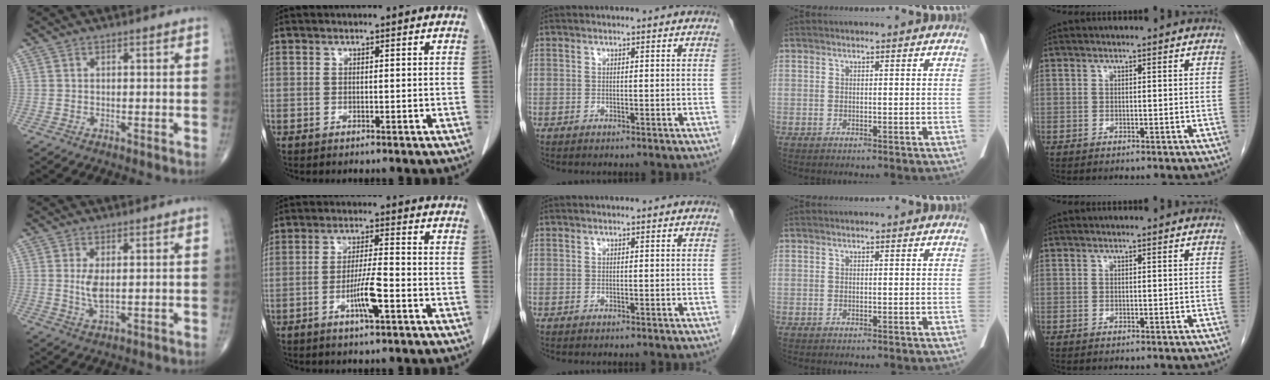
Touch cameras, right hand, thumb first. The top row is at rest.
{"thumb": {"total": 4.0, "force": [0.5, 1.6, 3.6], "torque": [-0.075, -0.012, 0.016]}, "index": {"total": 5.9, "force": [-2.3, 0.3, 5.4], "torque": [-0.101, -0.005, -0.044]}}